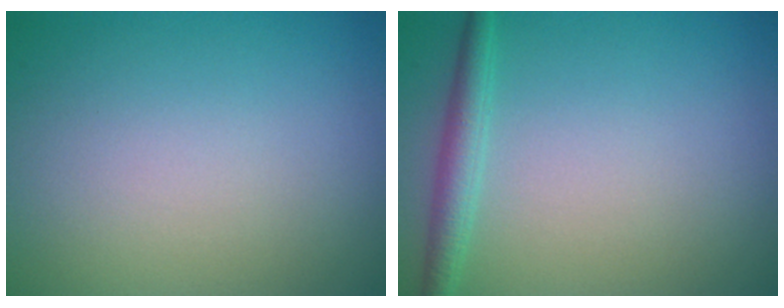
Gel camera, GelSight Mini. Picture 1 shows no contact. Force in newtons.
{"total": 2.2, "press": 2.2, "slide": 0.1}